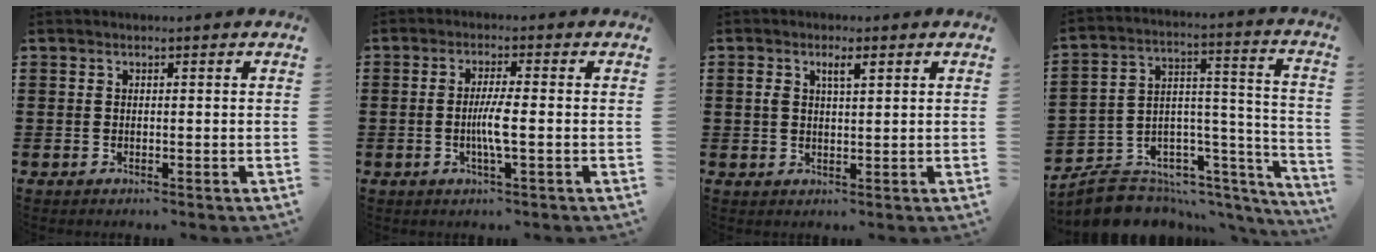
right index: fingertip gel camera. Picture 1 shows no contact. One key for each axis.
{"total": 4.3, "fx": -0.8, "fy": 0.3, "fz": 4.2, "tx": -0.083, "ty": -0.005, "tz": -0.018}
{"total": 2.9, "fx": 1.1, "fy": 1.0, "fz": 2.5, "tx": -0.052, "ty": 0.007, "tz": 0.017}
{"total": 7.5, "fx": -6.3, "fy": 3.7, "fz": 1.6, "tx": -0.037, "ty": -0.004, "tz": -0.113}